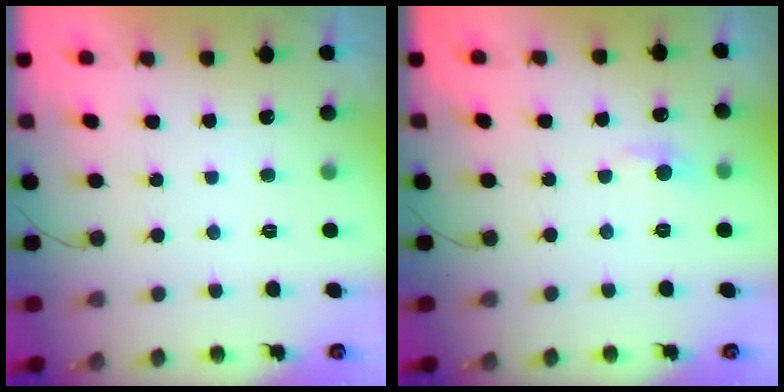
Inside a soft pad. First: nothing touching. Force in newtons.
{"total": 6.9, "press": 6.9, "slide": 0.8}